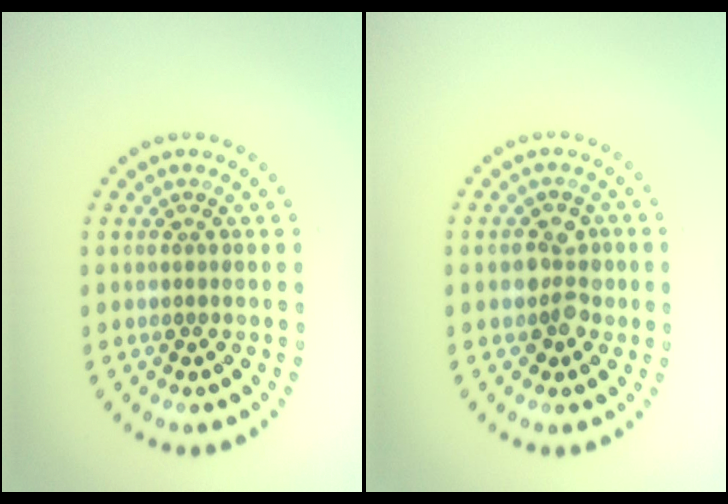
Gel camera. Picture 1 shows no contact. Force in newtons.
{"total": 2.7, "press": 2.6, "slide": 0.8}